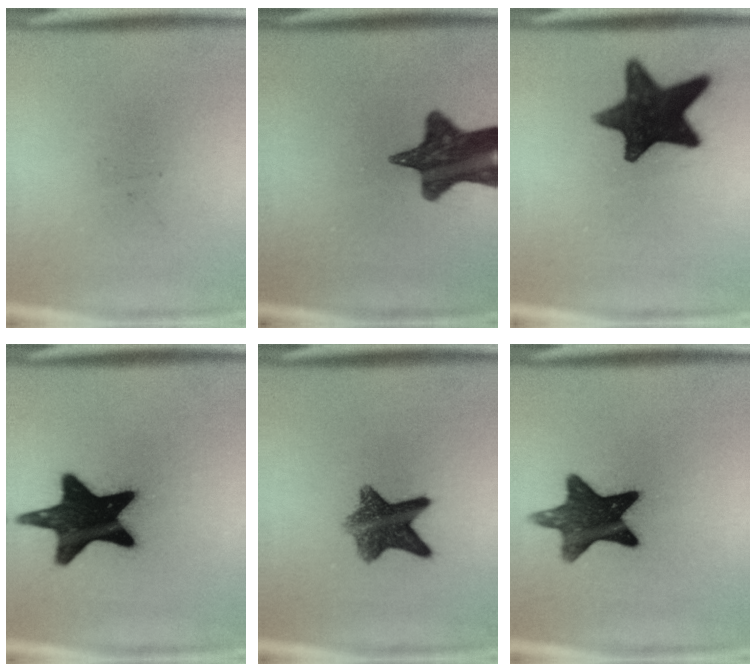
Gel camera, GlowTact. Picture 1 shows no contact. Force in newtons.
{"total": 14.2}
{"total": 14.8}
{"total": 19.6}
{"total": 8.4}
{"total": 13.1}